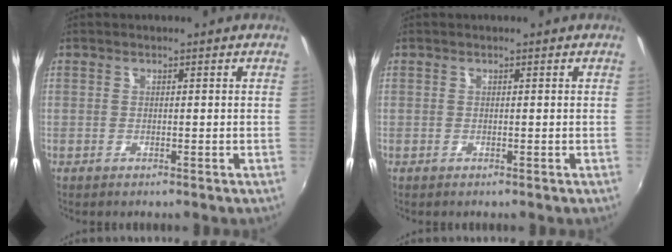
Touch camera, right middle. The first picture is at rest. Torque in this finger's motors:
{"motor_torque": [0.24, -0.37, 0.05, 0.00]}